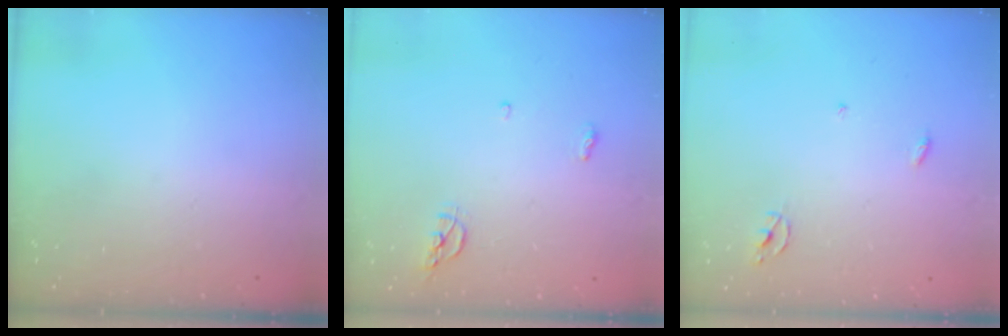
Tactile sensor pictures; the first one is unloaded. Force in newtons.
{"total": 7.2, "press": 5.3, "slide": 4.9}
{"total": 2.3, "press": 2.3, "slide": 0.1}